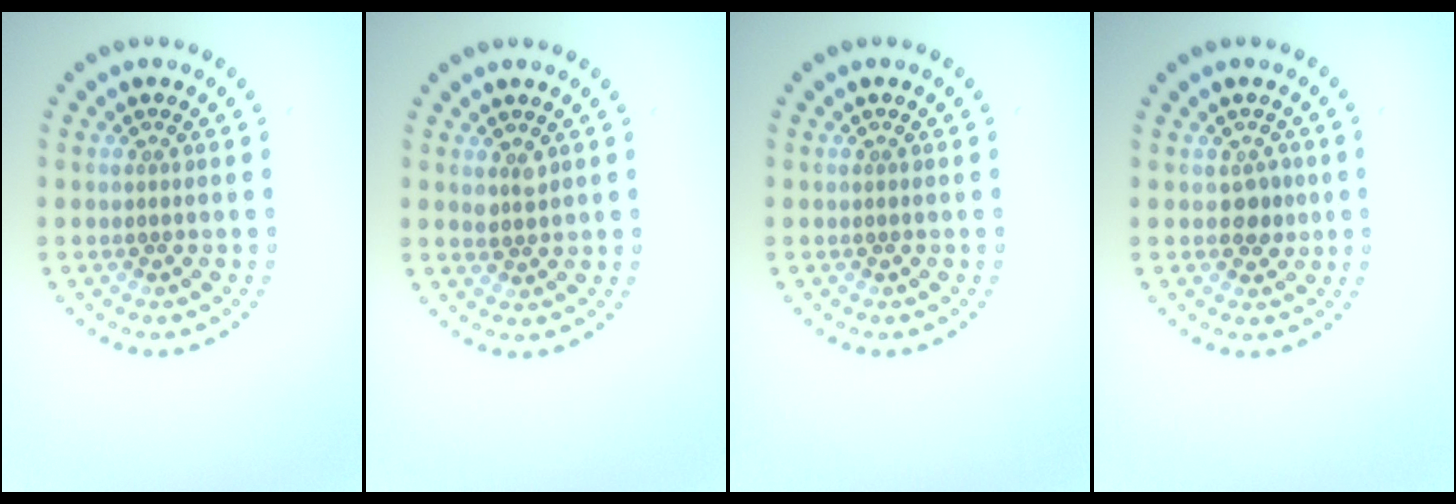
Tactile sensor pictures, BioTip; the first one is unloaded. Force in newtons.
{"total": 1.2, "press": 1.1, "slide": 0.4}
{"total": 0.0}
{"total": 1.8, "press": 1.7, "slide": 0.7}